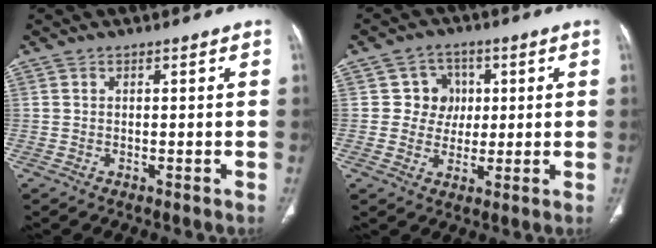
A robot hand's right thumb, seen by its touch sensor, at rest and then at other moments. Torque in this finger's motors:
{"motor_torque": [-0.52, 0.37, 0.11, -0.38, -0.02]}